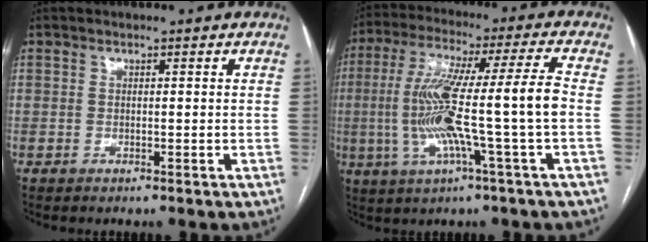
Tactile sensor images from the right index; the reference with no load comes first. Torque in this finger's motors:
{"motor_torque": [1.91, -0.23, 0.53, 0.21]}